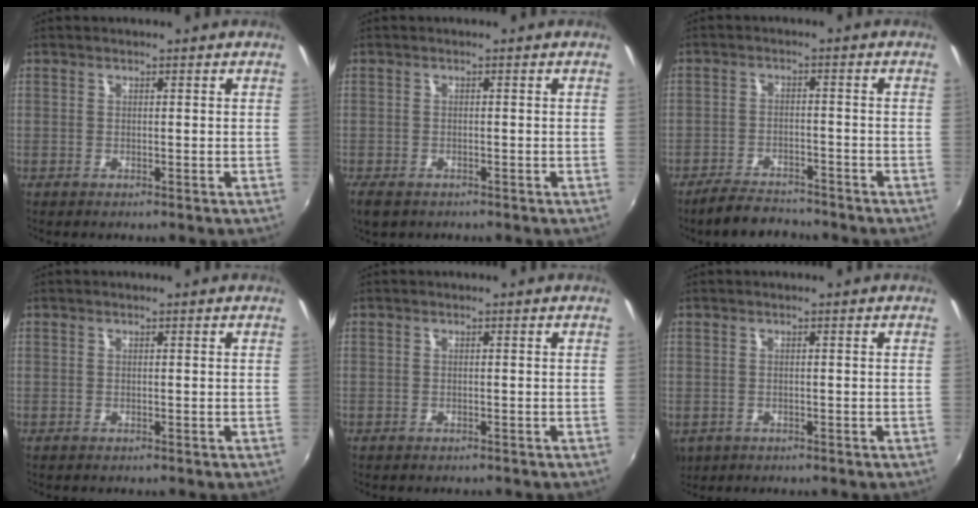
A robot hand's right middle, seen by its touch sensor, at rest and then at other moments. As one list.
[{"total": 3.9, "force": [-2.7, 1.8, 2.1], "torque": [-0.049, -0.016, -0.045]}, {"total": 6.8, "force": [-6.2, 1.8, 2.1], "torque": [-0.063, -0.002, -0.098]}, {"total": 0.0}, {"total": 0.7, "force": [-0.6, 0.4, 0.1], "torque": [-0.005, -0.002, -0.008]}, {"total": 4.7, "force": [-1.6, 3.7, 2.4], "torque": [-0.050, -0.014, -0.021]}]